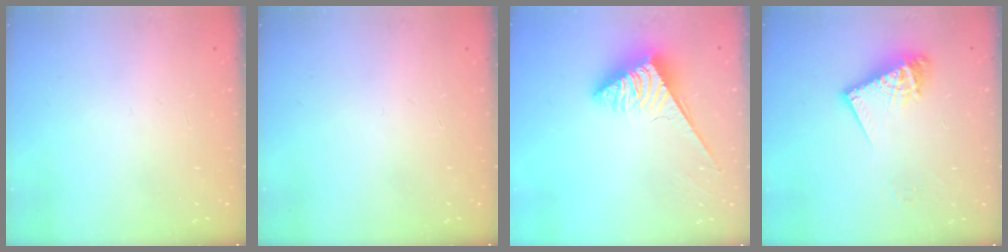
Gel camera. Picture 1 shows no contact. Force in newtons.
{"total": 0.0}
{"total": 3.8, "press": 3.8, "slide": 0.5}
{"total": 11.5, "press": 11.5, "slide": 1.2}